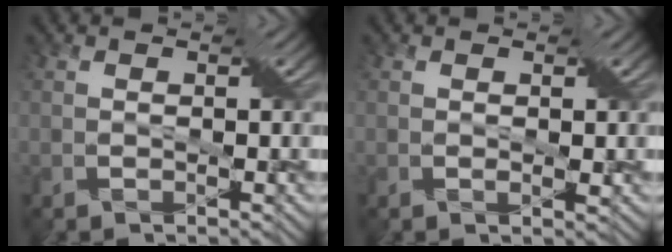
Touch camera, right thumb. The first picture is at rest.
{"total": 0.9, "force": [0.3, 0.4, 0.8], "torque": [-0.010, -0.002, 0.008]}